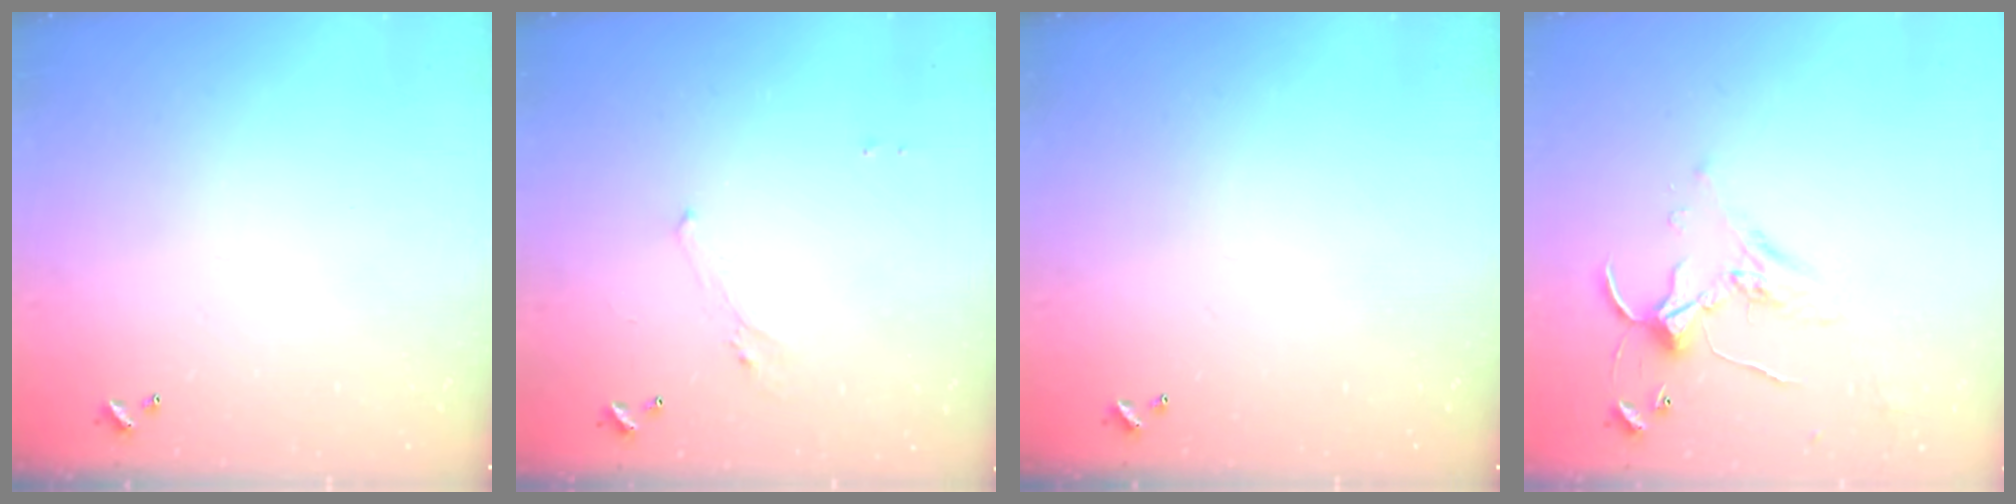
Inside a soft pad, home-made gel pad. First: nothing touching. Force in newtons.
{"total": 0.8, "press": 0.4, "slide": 0.7}
{"total": 0.0}
{"total": 1.5, "press": 1.5, "slide": 0.3}